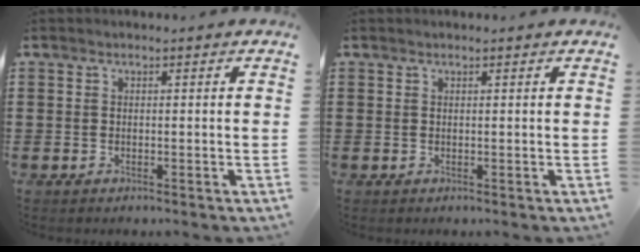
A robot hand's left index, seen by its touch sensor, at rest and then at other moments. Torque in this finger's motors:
{"motor_torque": [-0.09, 0.09, 0.04, 0.00]}